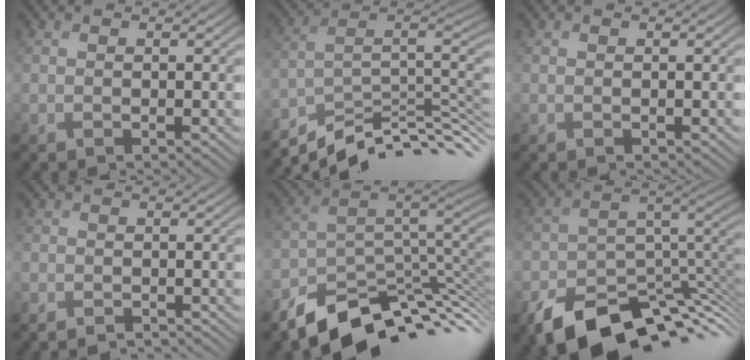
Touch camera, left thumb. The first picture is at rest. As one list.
[{"total": 10.6, "force": [-7.0, 3.2, 7.3], "torque": [-0.125, 0.008, -0.122]}, {"total": 0.0}, {"total": 2.1, "force": [-2.0, 0.5, 0.4], "torque": [-0.003, -0.004, -0.039]}, {"total": 10.5, "force": [-5.4, 5.9, 6.7], "torque": [-0.126, -0.016, -0.092]}, {"total": 12.8, "force": [-6.7, 7.9, 7.5], "torque": [-0.149, -0.032, -0.105]}]